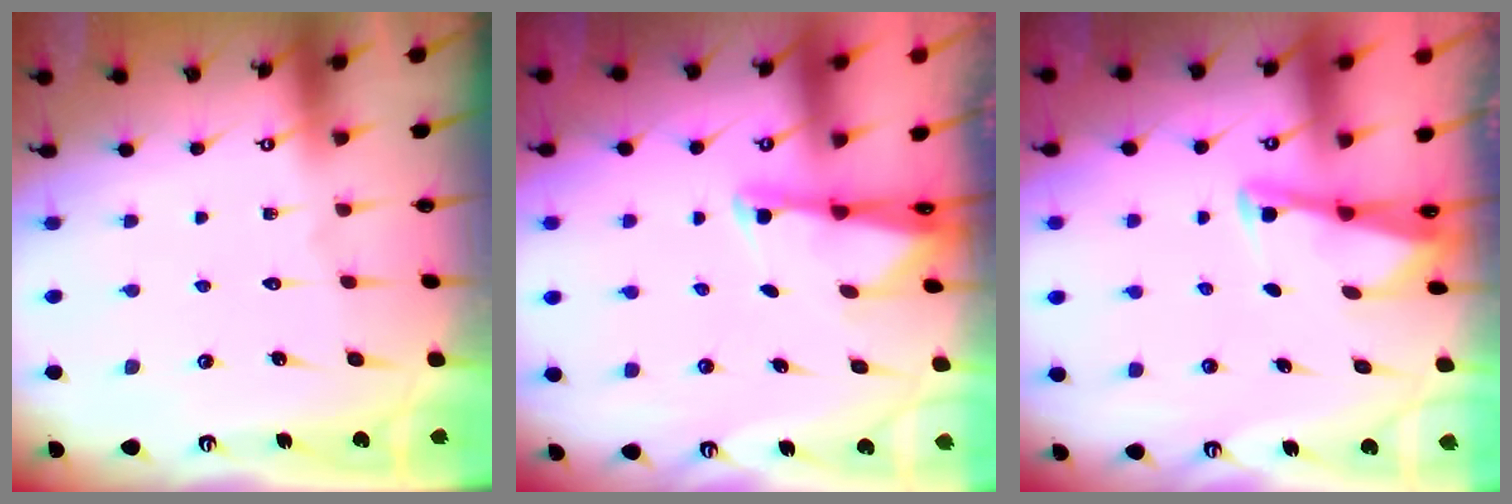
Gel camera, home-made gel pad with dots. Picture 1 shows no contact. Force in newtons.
{"total": 1.8, "press": 1.8, "slide": 0.4}
{"total": 2.6, "press": 2.6, "slide": 0.1}